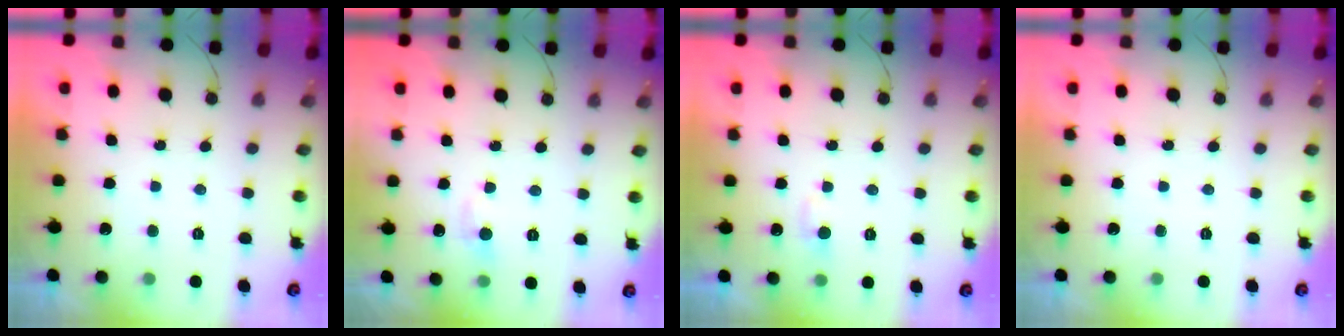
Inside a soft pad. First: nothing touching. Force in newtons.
{"total": 5.6, "press": 5.5, "slide": 0.7}
{"total": 3.3, "press": 3.3, "slide": 0.4}
{"total": 0.0}